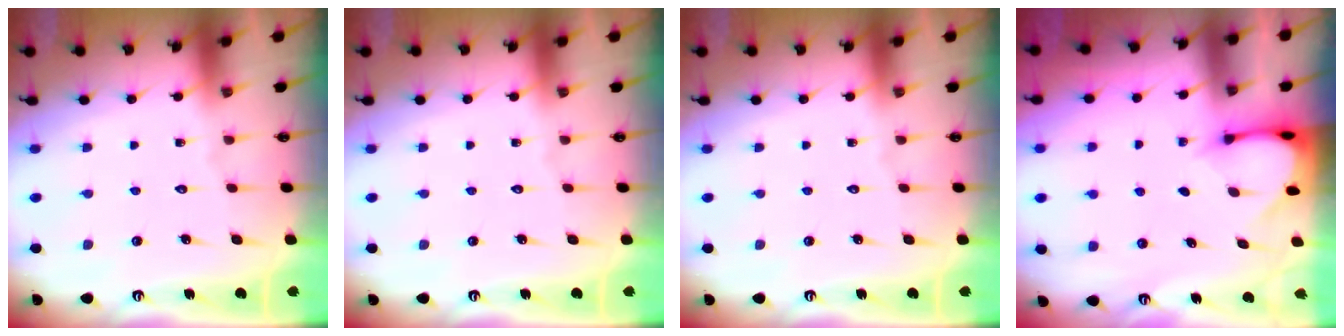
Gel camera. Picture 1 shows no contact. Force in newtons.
{"total": 0.0}
{"total": 0.0}
{"total": 3.1, "press": 3.1, "slide": 0.2}